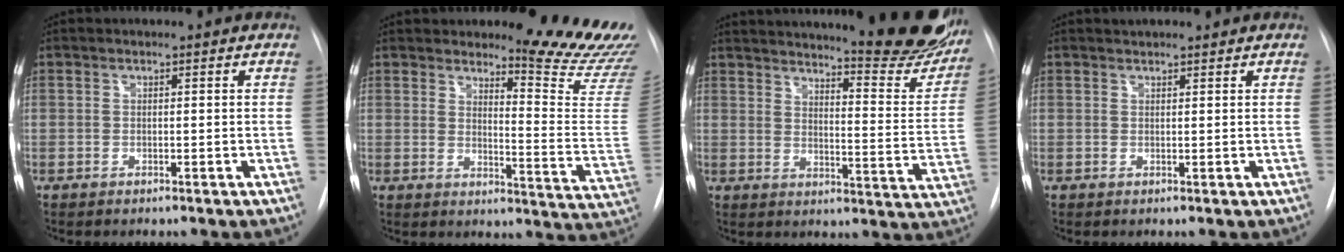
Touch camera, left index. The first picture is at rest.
{"total": 15.8, "force": [14.8, 0.8, 5.5], "torque": [-0.059, -0.130, 0.159]}
{"total": 26.0, "force": [22.6, 3.3, 12.5], "torque": [-0.171, -0.079, 0.275]}
{"total": 2.8, "force": [2.6, 0.5, 0.9], "torque": [-0.013, 0.023, 0.038]}